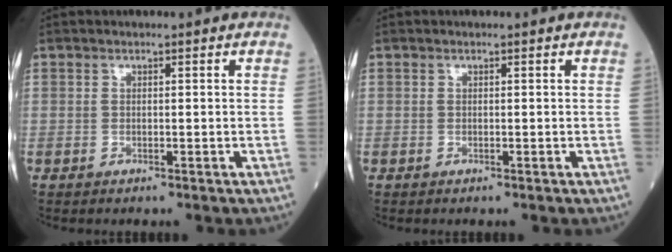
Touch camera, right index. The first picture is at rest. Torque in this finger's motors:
{"motor_torque": [0.00, 0.00, 0.00, 0.00]}